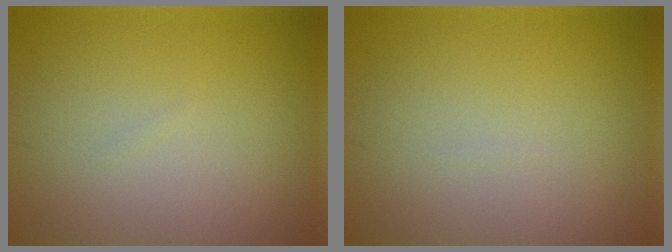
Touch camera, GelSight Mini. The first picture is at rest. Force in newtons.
{"total": 0.0}